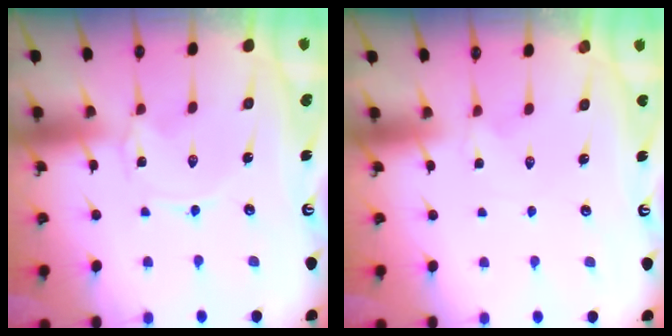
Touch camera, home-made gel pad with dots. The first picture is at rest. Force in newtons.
{"total": 0.6, "press": 0.5, "slide": 0.3}